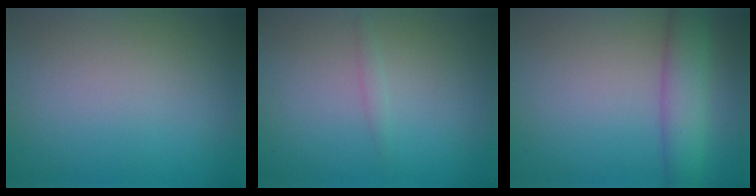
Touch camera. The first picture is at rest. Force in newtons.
{"total": 0.6, "press": 0.6, "slide": 0.0}
{"total": 4.3, "press": 4.3, "slide": 0.1}